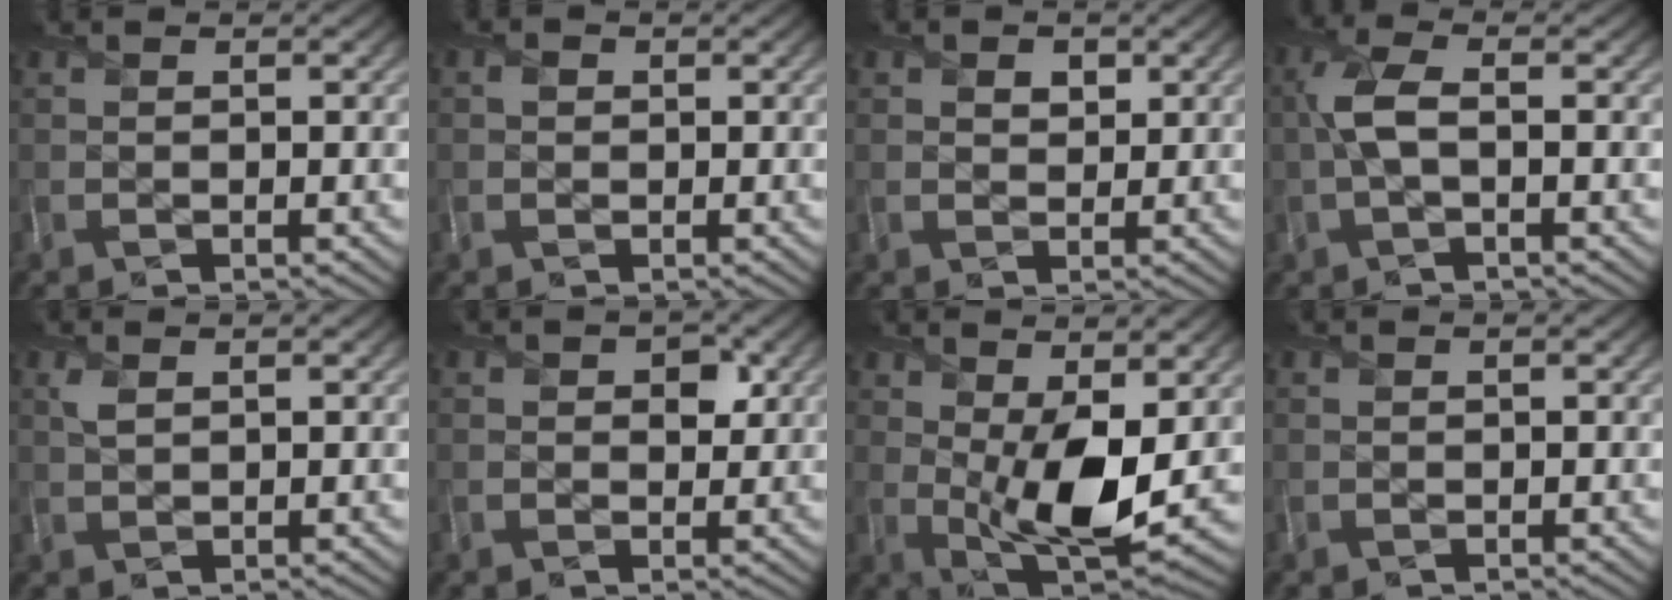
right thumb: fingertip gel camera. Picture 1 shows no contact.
{"total": 1.0, "force": [0.2, 1.0, 0.3], "torque": [-0.005, 0.001, 0.000]}
{"total": 1.9, "force": [1.0, 1.4, 0.8], "torque": [-0.011, -0.005, 0.018]}
{"total": 4.1, "force": [-0.3, 1.5, 3.8], "torque": [-0.092, 0.008, -0.012]}
{"total": 1.5, "force": [0.7, 0.7, 1.1], "torque": [-0.032, 0.001, 0.016]}
{"total": 2.3, "force": [0.8, 1.8, 1.1], "torque": [-0.013, -0.007, 0.007]}
{"total": 10.5, "force": [0.8, 4.8, 9.3], "torque": [-0.180, -0.013, 0.022]}
{"total": 0.0}